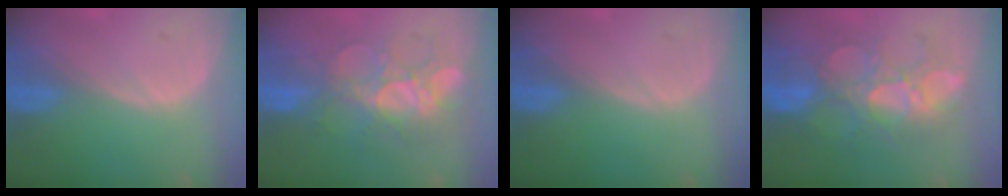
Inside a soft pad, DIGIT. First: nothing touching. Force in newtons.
{"total": 9.4, "press": 8.5, "slide": 4.0}
{"total": 0.0}
{"total": 11.0, "press": 9.9, "slide": 4.9}